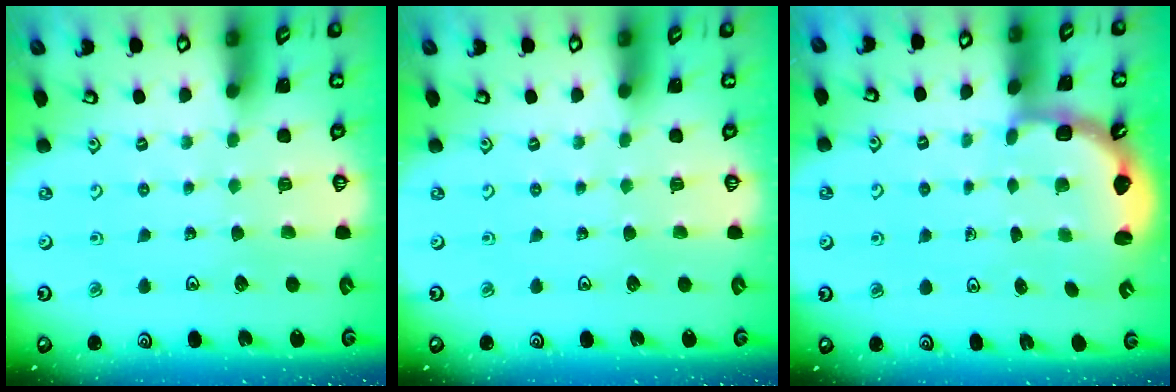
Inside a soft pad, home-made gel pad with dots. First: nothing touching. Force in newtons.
{"total": 0.0}
{"total": 3.2, "press": 2.5, "slide": 2.0}